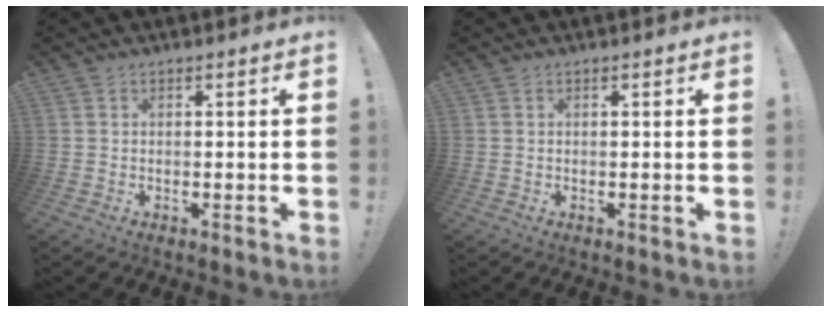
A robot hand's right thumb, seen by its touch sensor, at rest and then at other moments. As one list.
[{"total": 0.0}]